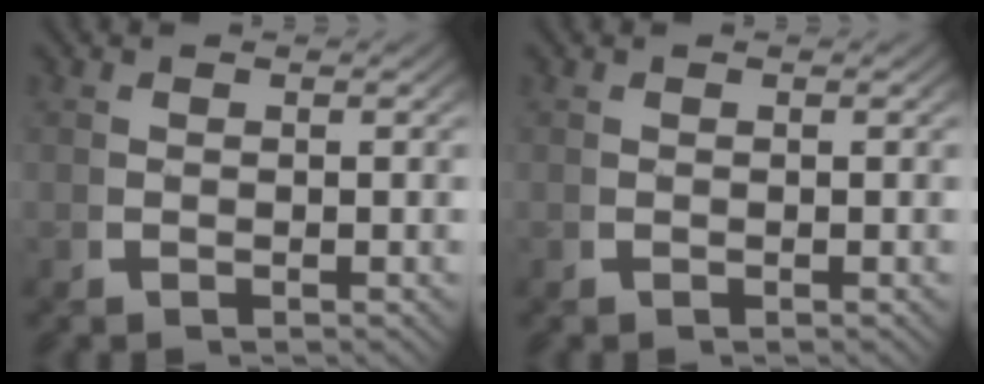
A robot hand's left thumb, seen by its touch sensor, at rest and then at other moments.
{"total": 0.0}